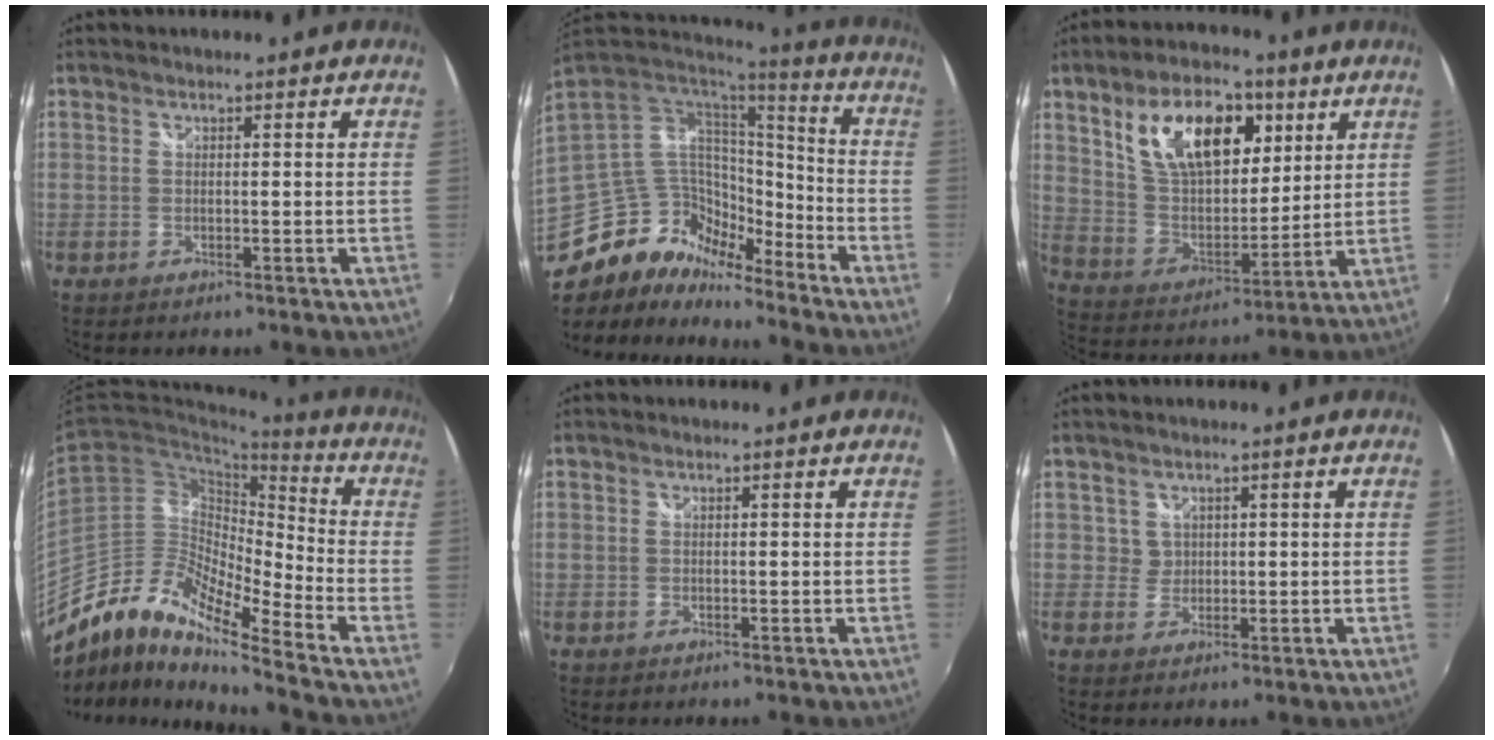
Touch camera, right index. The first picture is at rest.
{"total": 17.6, "force": [-13.6, 9.0, 6.6], "torque": [-0.144, -0.004, -0.254]}
{"total": 19.3, "force": [8.5, 10.5, 13.7], "torque": [-0.251, 0.019, 0.157]}
{"total": 12.1, "force": [-8.5, 2.4, 8.3], "torque": [-0.142, 0.008, -0.182]}
{"total": 0.0}
{"total": 1.8, "force": [0.6, 1.7, -0.3], "torque": [0.014, 0.008, 0.008]}